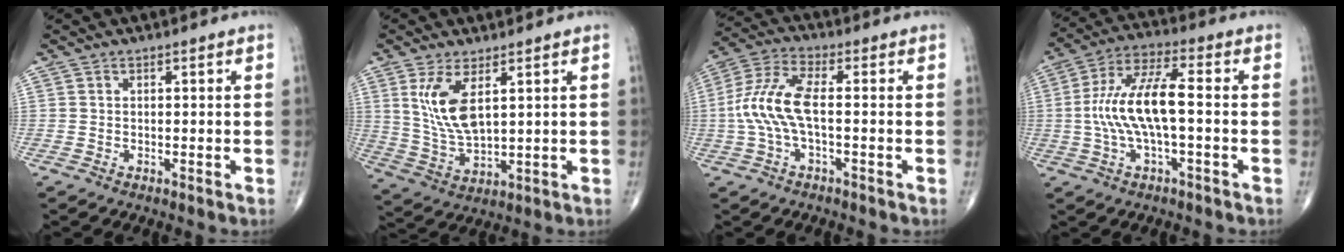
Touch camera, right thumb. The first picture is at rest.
{"total": 9.6, "force": [3.4, 4.0, 8.0], "torque": [-0.160, -0.021, 0.079]}
{"total": 9.8, "force": [-0.9, 3.6, 9.1], "torque": [-0.218, 0.028, -0.021]}
{"total": 12.5, "force": [-0.9, 3.9, 11.8], "torque": [-0.250, 0.036, -0.019]}